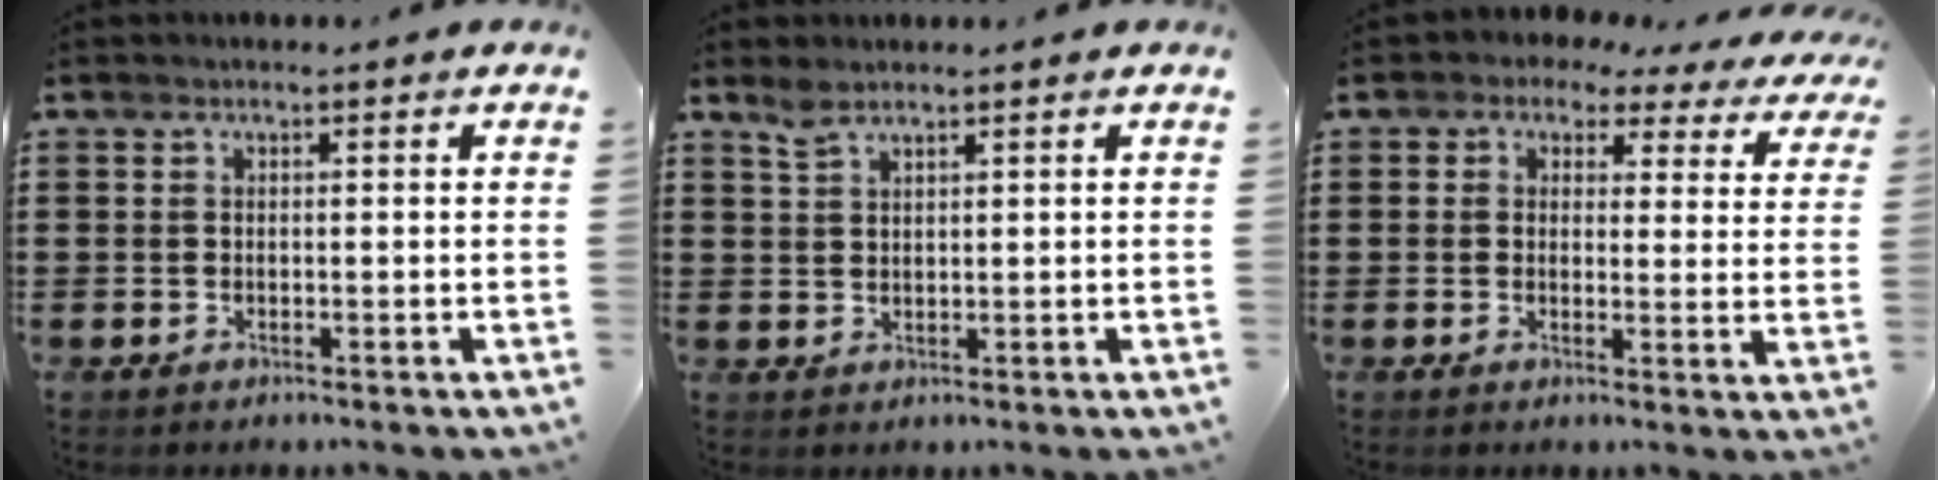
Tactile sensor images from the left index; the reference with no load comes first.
{"total": 2.1, "force": [1.7, 0.6, 1.1], "torque": [-0.026, 0.001, 0.032]}
{"total": 2.9, "force": [2.2, 1.6, 0.8], "torque": [-0.026, -0.018, 0.032]}